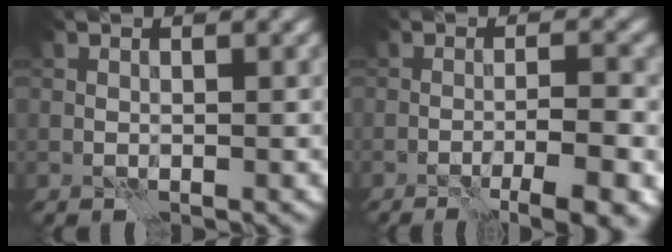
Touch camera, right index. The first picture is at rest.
{"total": 5.9, "force": [-2.1, 1.4, 5.3], "torque": [-0.057, -0.006, -0.025]}